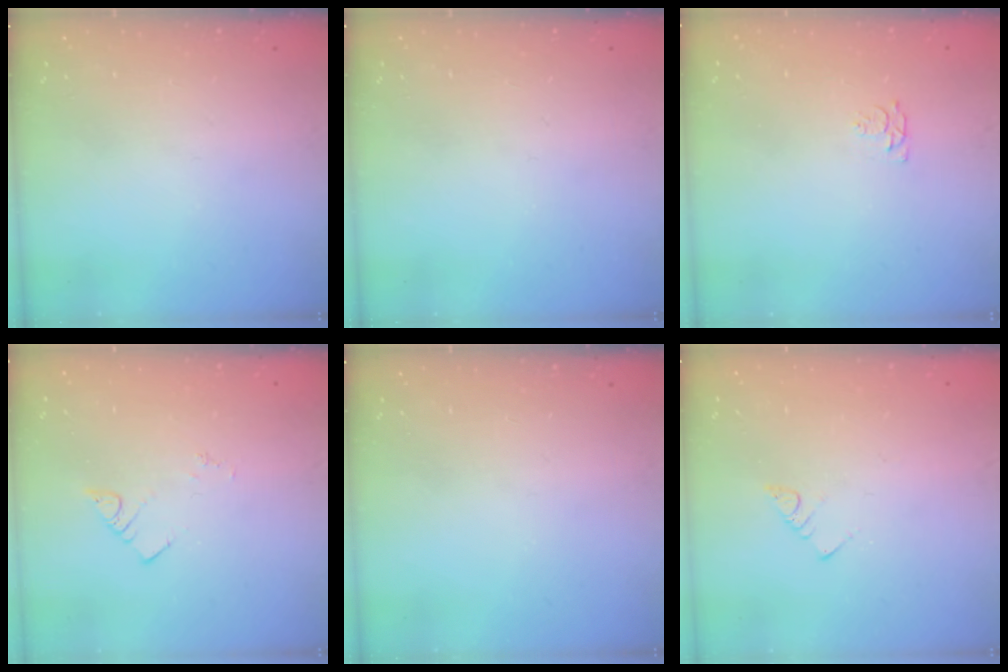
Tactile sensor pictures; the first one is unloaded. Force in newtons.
{"total": 0.0}
{"total": 4.2, "press": 4.2, "slide": 0.7}
{"total": 1.8, "press": 1.8, "slide": 0.3}
{"total": 0.0}
{"total": 2.5, "press": 2.5, "slide": 0.4}